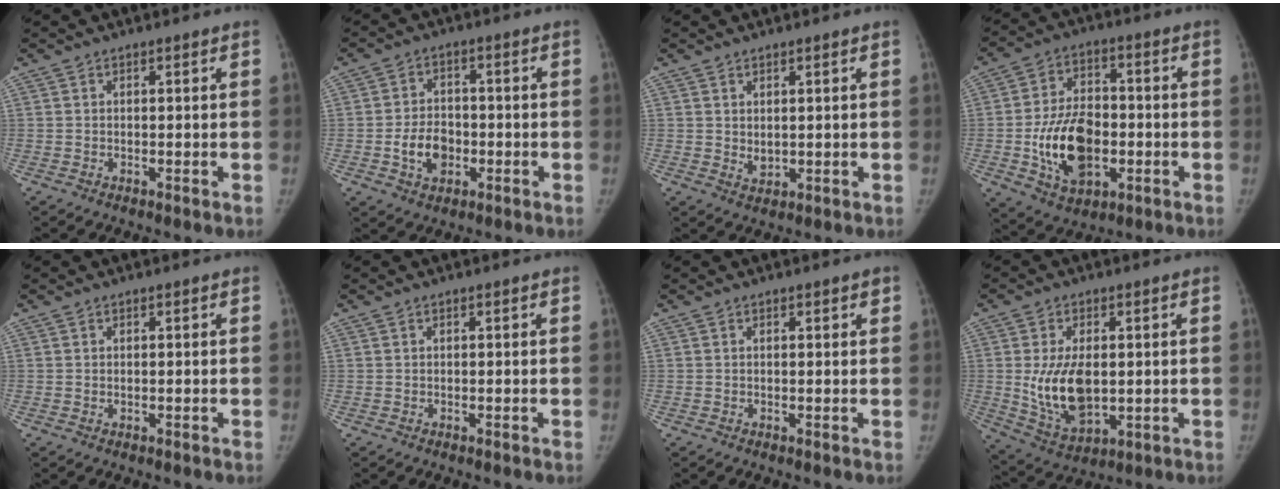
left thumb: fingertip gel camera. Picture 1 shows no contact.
{"total": 7.3, "force": [-2.0, 5.4, 4.5], "torque": [-0.058, 0.015, -0.033]}
{"total": 2.2, "force": [0.5, 1.4, 1.5], "torque": [-0.018, -0.010, 0.017]}
{"total": 15.7, "force": [-3.0, 10.1, 11.6], "torque": [-0.175, 0.012, -0.043]}
{"total": 0.0}
{"total": 0.0}
{"total": 1.2, "force": [0.6, 0.5, 0.9], "torque": [-0.008, 0.000, 0.007]}
{"total": 12.4, "force": [0.2, 7.2, 10.2], "torque": [-0.172, -0.014, 0.022]}